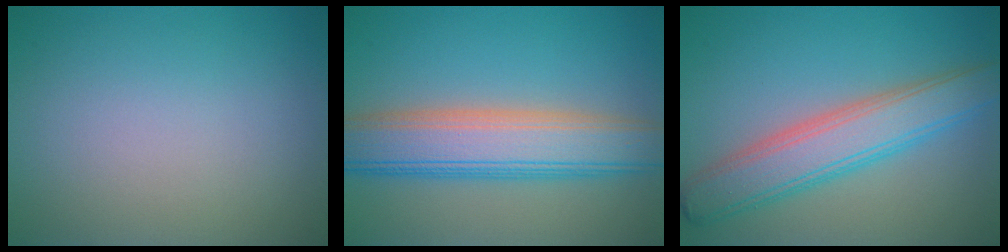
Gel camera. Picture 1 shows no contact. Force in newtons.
{"total": 8.0, "press": 8.0, "slide": 0.5}
{"total": 6.1, "press": 6.1, "slide": 0.4}